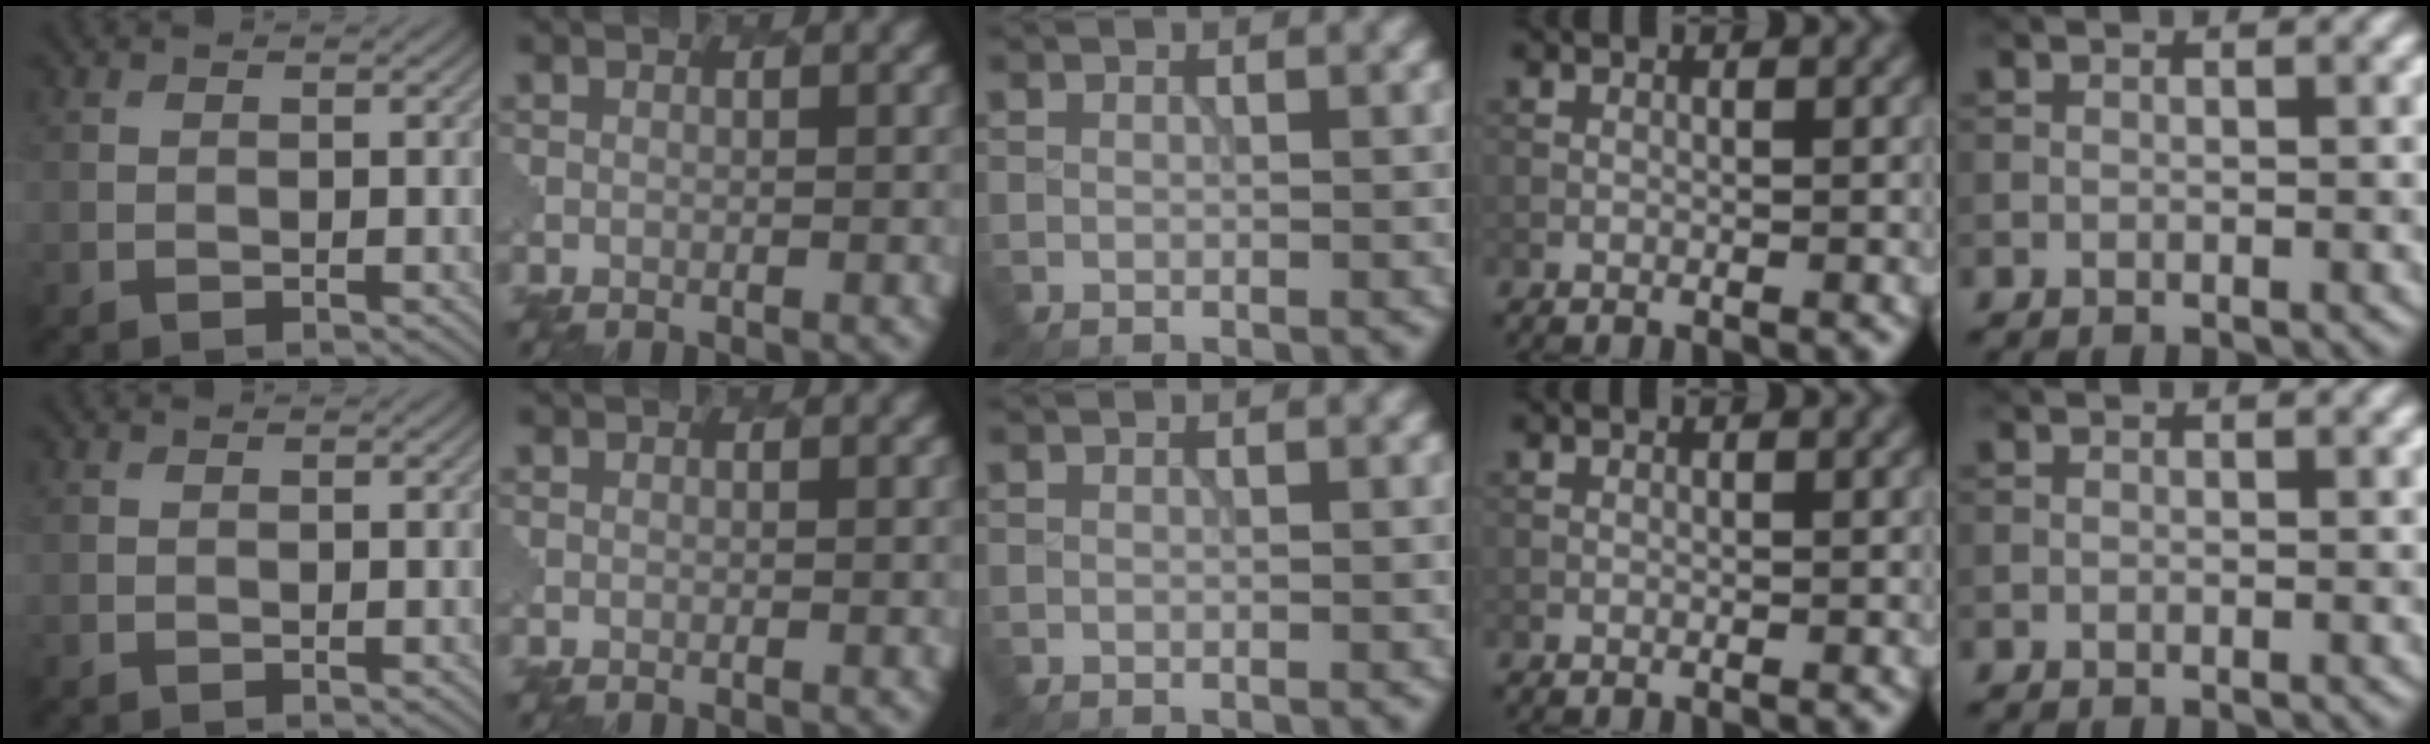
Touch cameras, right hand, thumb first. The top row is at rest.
{}